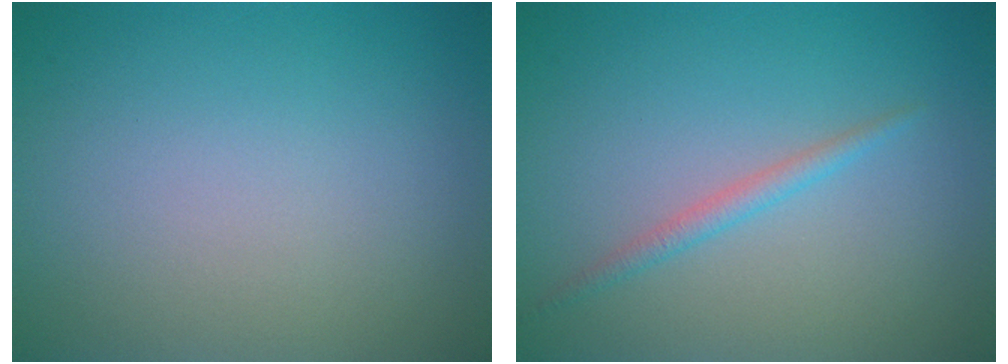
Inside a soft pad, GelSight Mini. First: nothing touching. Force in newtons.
{"total": 1.3, "press": 1.3, "slide": 0.0}